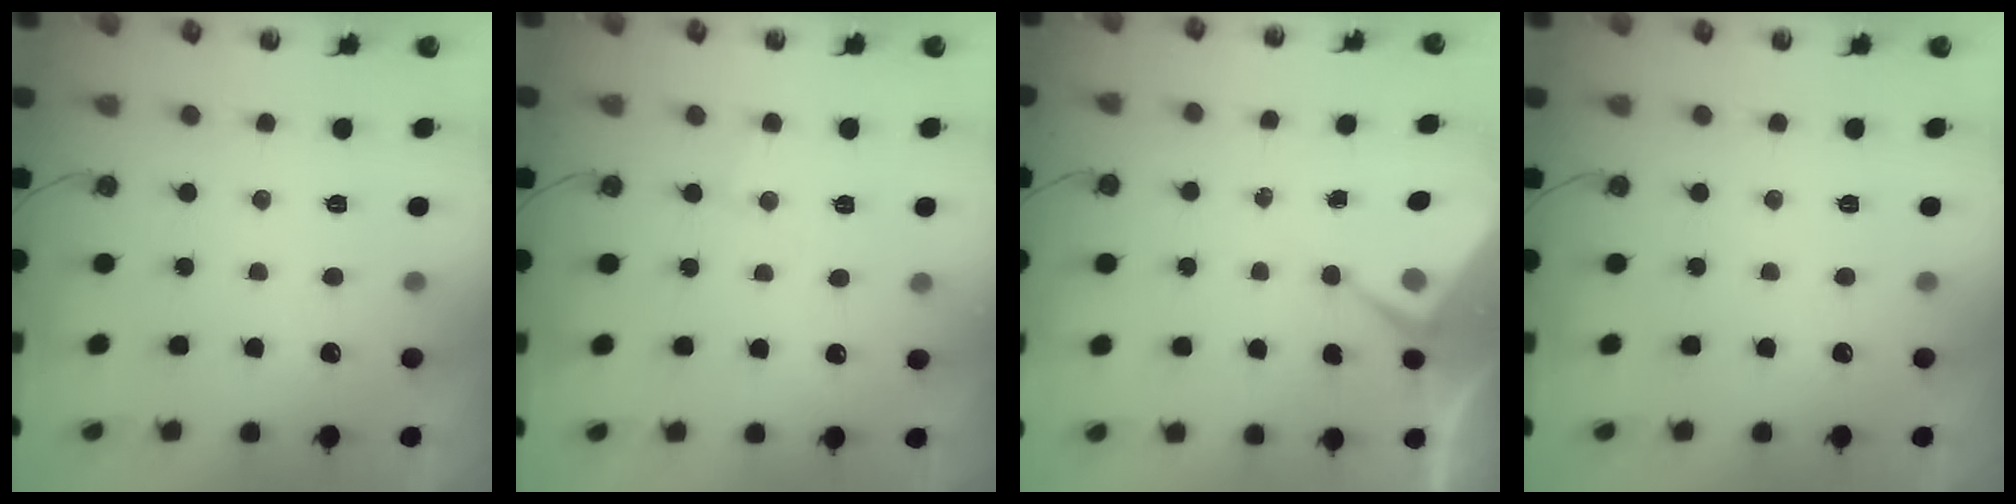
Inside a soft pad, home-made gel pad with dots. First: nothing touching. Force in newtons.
{"total": 5.4, "press": 5.4, "slide": 0.5}
{"total": 6.1, "press": 6.1, "slide": 0.5}
{"total": 0.0}